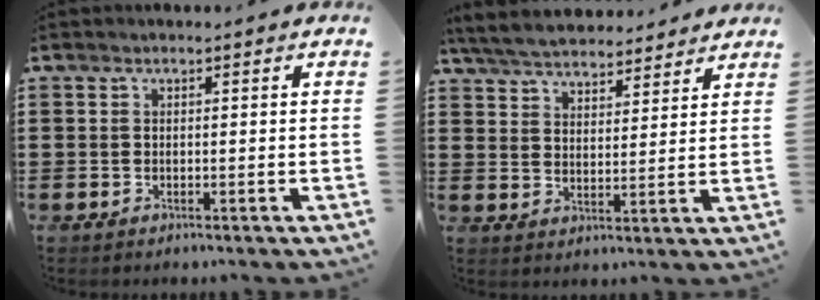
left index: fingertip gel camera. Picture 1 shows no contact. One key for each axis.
{"total": 5.6, "fx": 5.4, "fy": 1.1, "fz": 1.1, "tx": -0.044, "ty": -0.018, "tz": 0.098}